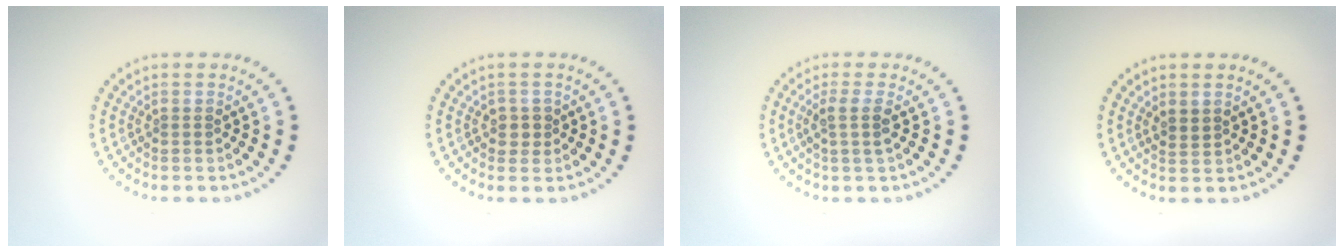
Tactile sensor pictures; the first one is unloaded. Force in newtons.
{"total": 1.3, "press": 1.1, "slide": 0.6}
{"total": 1.9, "press": 1.5, "slide": 1.1}
{"total": 1.3, "press": 1.1, "slide": 0.7}